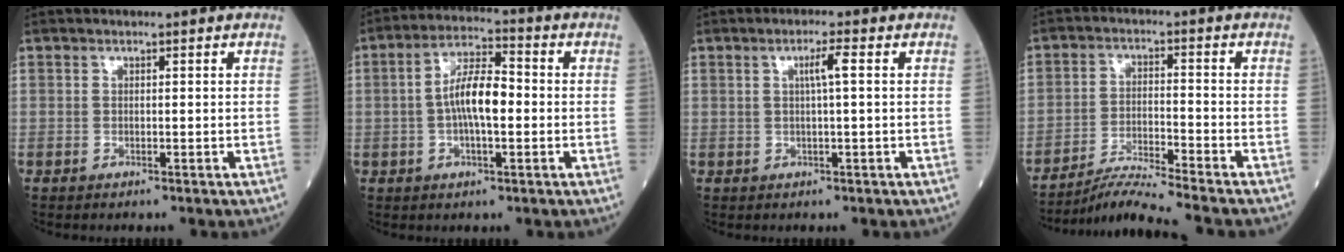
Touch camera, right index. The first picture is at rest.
{"total": 8.0, "force": [-0.4, 2.2, 7.6], "torque": [-0.152, 0.014, -0.013]}
{"total": 2.8, "force": [0.5, -0.2, 2.7], "torque": [-0.050, 0.002, 0.008]}
{"total": 8.2, "force": [-7.5, -2.0, 2.7], "torque": [-0.047, -0.020, -0.130]}